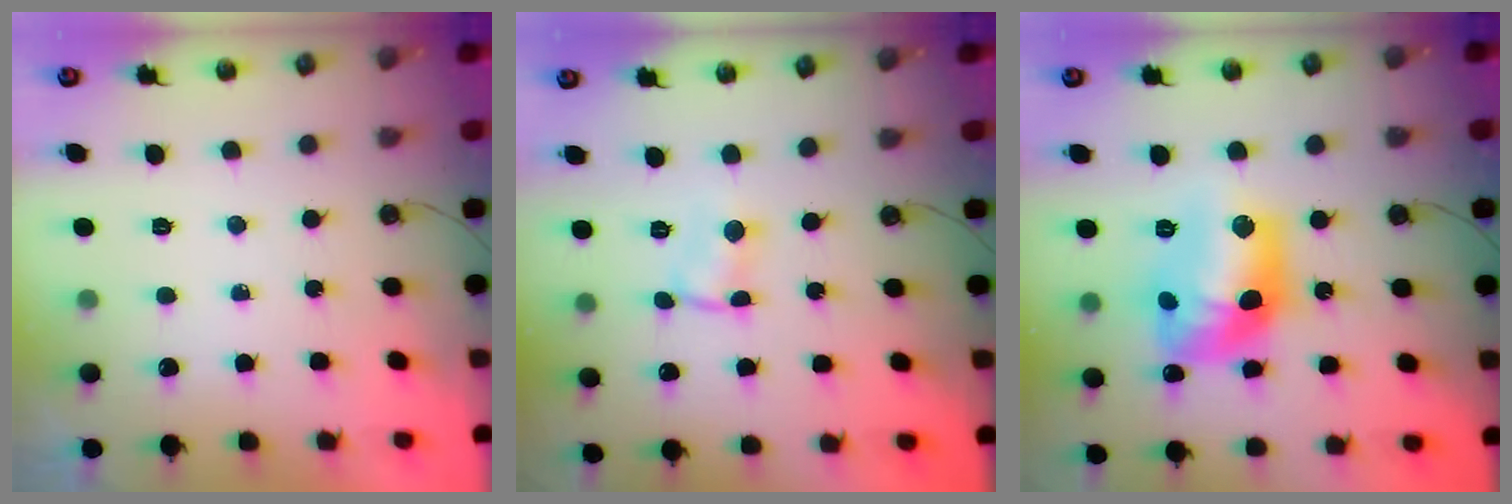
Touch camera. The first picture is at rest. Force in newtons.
{"total": 1.9, "press": 1.9, "slide": 0.0}
{"total": 15.2, "press": 15.1, "slide": 1.1}